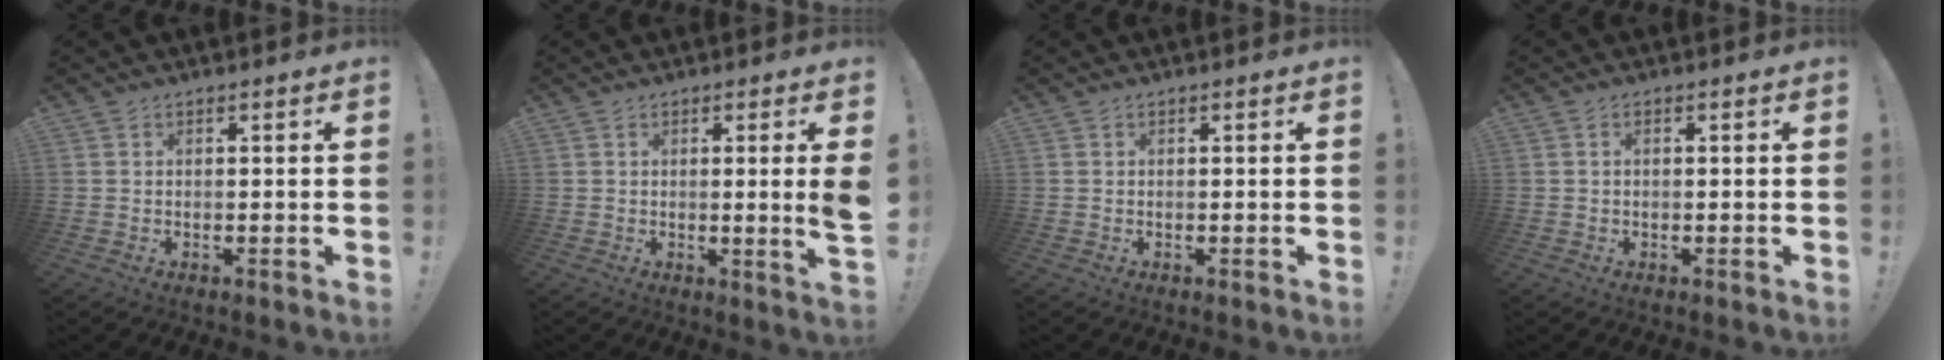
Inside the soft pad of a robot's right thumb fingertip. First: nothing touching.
{"total": 5.0, "force": [0.6, -0.5, 4.9], "torque": [-0.075, -0.009, 0.008]}
{"total": 0.0}
{"total": 0.7, "force": [0.0, 0.3, 0.6], "torque": [-0.016, 0.003, 0.001]}